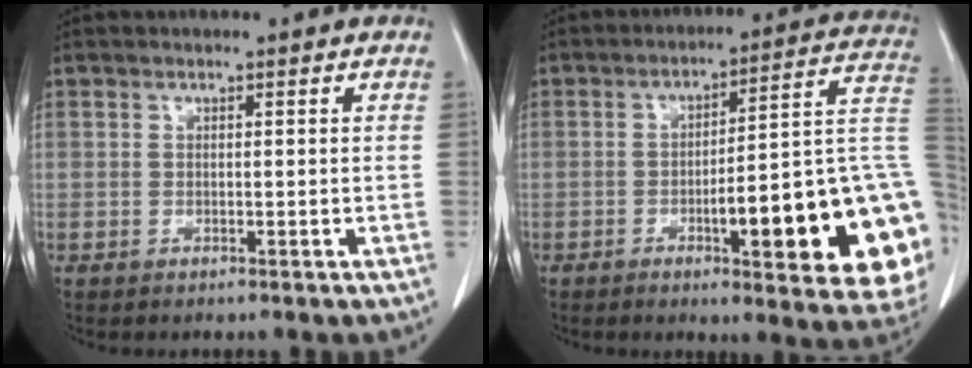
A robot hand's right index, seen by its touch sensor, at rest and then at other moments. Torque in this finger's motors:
{"motor_torque": [2.14, 0.00, 0.48, 0.11]}